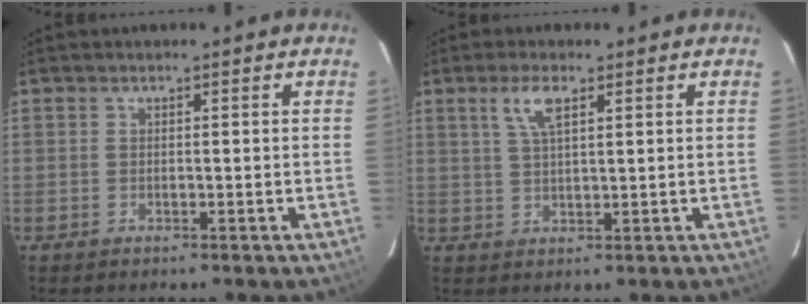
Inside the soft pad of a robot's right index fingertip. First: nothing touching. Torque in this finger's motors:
{"motor_torque": [0.19, -0.01, 0.15, 0.09]}